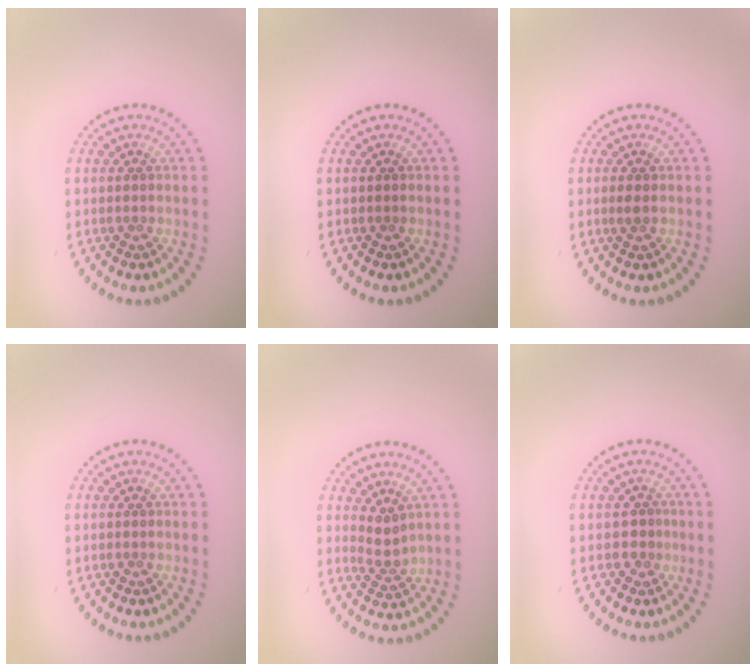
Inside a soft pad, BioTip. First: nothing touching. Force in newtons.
{"total": 0.0}
{"total": 0.9, "press": 0.8, "slide": 0.2}
{"total": 0.0}
{"total": 1.8, "press": 1.2, "slide": 1.3}
{"total": 1.2, "press": 1.0, "slide": 0.6}